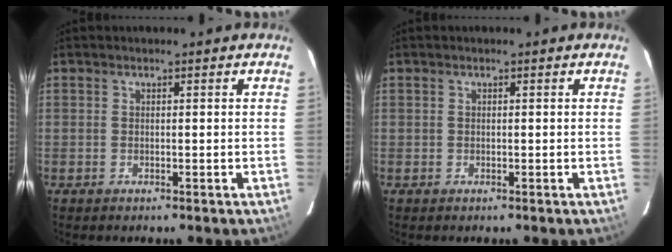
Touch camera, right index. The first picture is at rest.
{"total": 0.0}